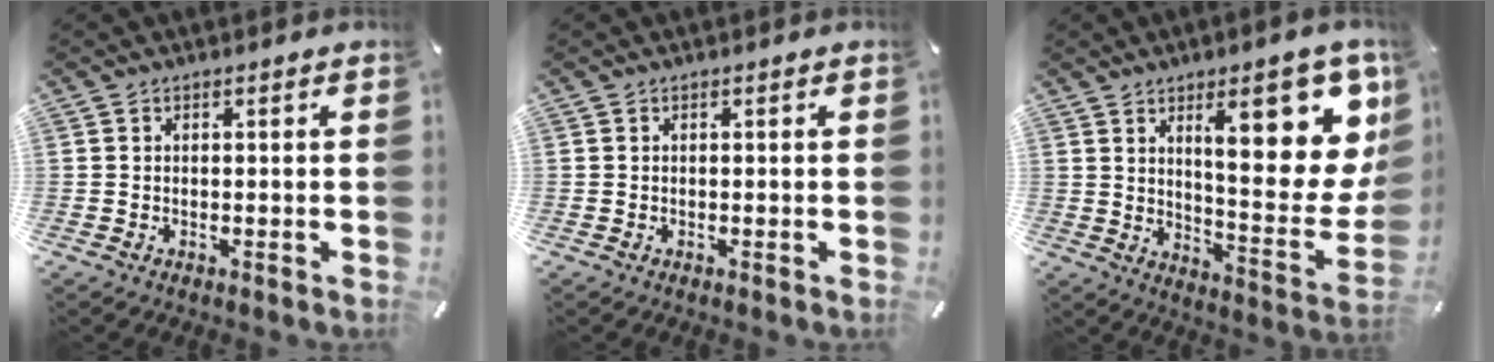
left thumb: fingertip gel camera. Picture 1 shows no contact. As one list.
[{"total": 0.0}, {"total": 22.0, "force": [9.9, 8.3, 17.8], "torque": [-0.225, -0.068, 0.149]}]